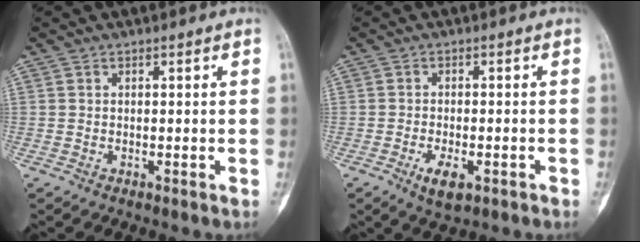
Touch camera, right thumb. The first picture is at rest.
{"total": 1.3, "force": [-0.5, 0.6, 1.0], "torque": [-0.015, 0.004, -0.002]}